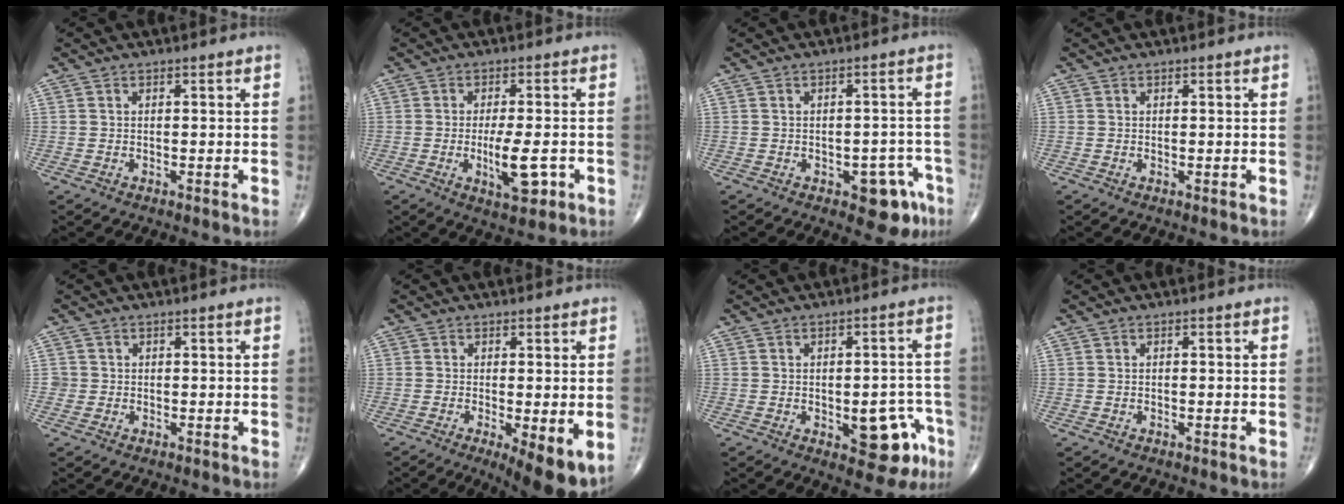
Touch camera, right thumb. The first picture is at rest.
{"total": 7.5, "force": [-2.1, 2.4, 6.8], "torque": [-0.107, -0.008, -0.029]}
{"total": 7.2, "force": [-3.7, 3.6, 5.0], "torque": [-0.028, 0.025, -0.041]}
{"total": 0.0}
{"total": 1.3, "force": [-0.2, 1.3, 0.0], "torque": [0.008, 0.006, -0.005]}
{"total": 8.7, "force": [-2.7, 2.4, 7.9], "torque": [-0.112, -0.023, -0.040]}
{"total": 10.1, "force": [-3.8, 5.0, 7.9], "torque": [-0.059, 0.025, -0.038]}
{"total": 0.0}